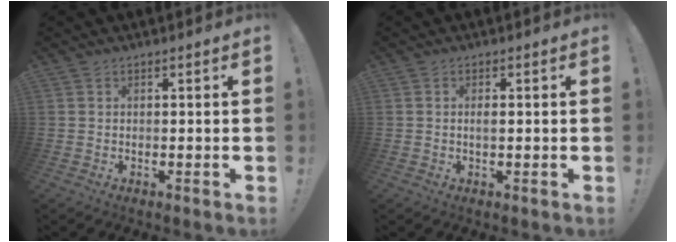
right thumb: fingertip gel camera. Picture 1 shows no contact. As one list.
[{"total": 1.2, "force": [-0.2, 0.2, 1.1], "torque": [-0.020, 0.000, -0.005]}]